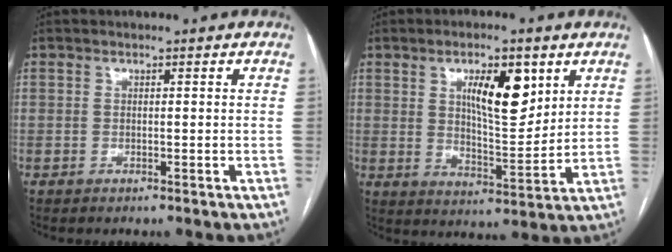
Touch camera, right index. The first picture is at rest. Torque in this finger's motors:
{"motor_torque": [0.97, 0.83, 0.41, 0.11]}